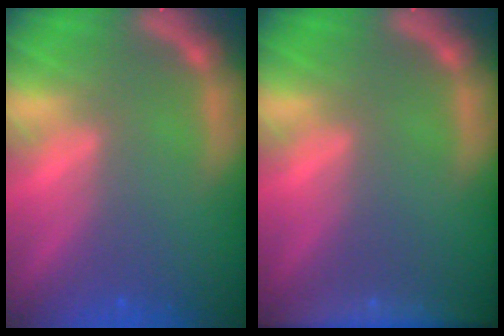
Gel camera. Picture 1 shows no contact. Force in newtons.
{"total": 6.0}